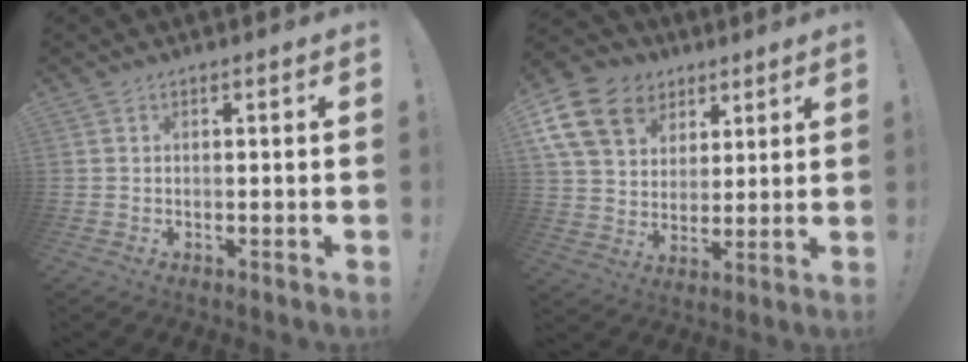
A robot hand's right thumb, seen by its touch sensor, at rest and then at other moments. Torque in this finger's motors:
{"motor_torque": [0.20, 0.42, 0.54, 0.08, 0.30]}